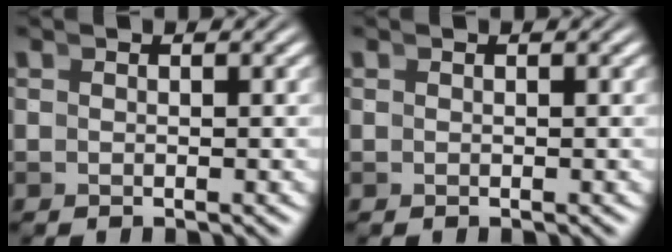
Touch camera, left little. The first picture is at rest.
{"total": 0.6, "force": [0.2, -0.5, -0.1], "torque": [0.007, 0.000, 0.006]}